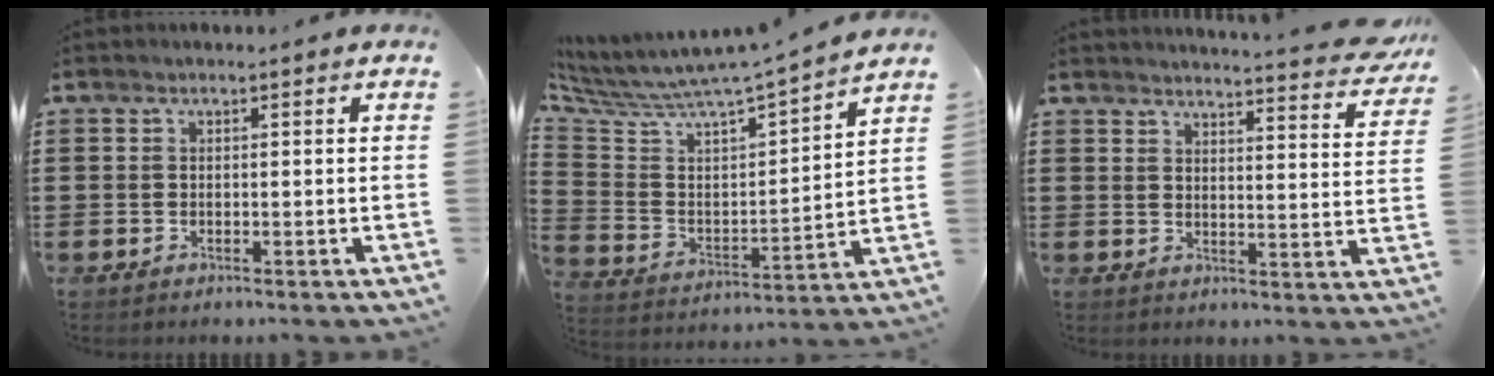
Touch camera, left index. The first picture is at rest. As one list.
[{"total": 5.5, "force": [5.2, 0.0, 1.8], "torque": [-0.066, -0.060, 0.077]}, {"total": 4.4, "force": [4.2, -0.7, 1.3], "torque": [-0.026, -0.034, 0.068]}]